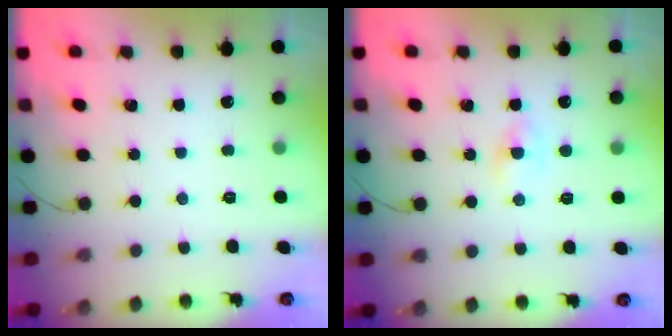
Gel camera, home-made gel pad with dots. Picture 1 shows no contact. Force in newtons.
{"total": 1.2, "press": 1.0, "slide": 0.6}